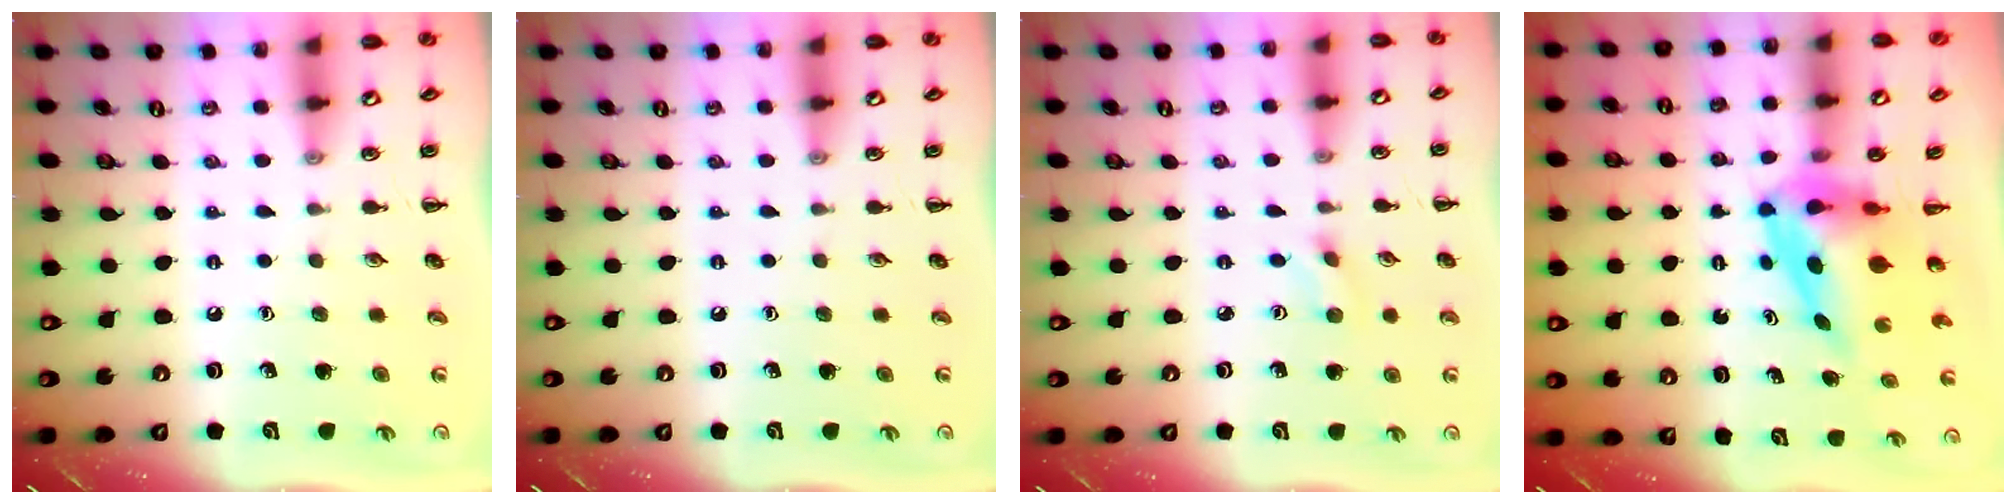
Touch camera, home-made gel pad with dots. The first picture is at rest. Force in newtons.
{"total": 0.0}
{"total": 1.7, "press": 1.6, "slide": 0.7}
{"total": 6.5, "press": 6.3, "slide": 1.6}